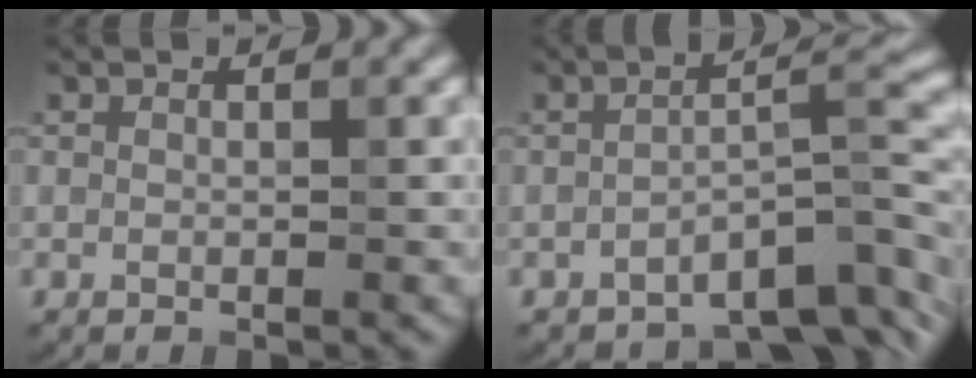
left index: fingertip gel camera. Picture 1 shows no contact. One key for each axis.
{"total": 6.9, "fx": -4.1, "fy": 2.1, "fz": 5.2, "tx": -0.067, "ty": 0.007, "tz": -0.066}